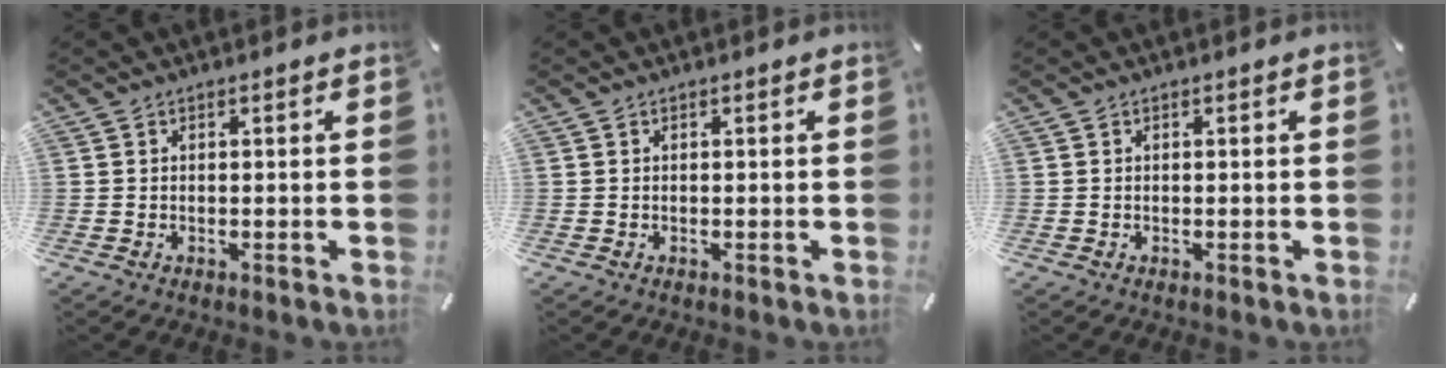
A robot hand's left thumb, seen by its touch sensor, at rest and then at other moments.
{"total": 0.0}
{"total": 0.0}